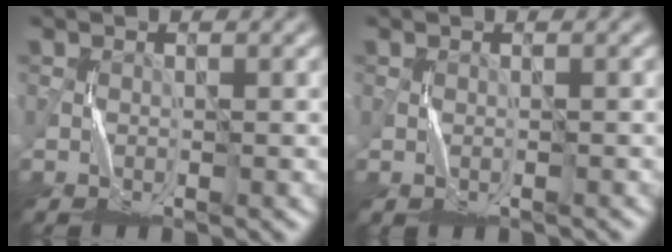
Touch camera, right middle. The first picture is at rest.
{"total": 0.7, "force": [0.0, 0.5, 0.4], "torque": [-0.013, 0.001, 0.002]}